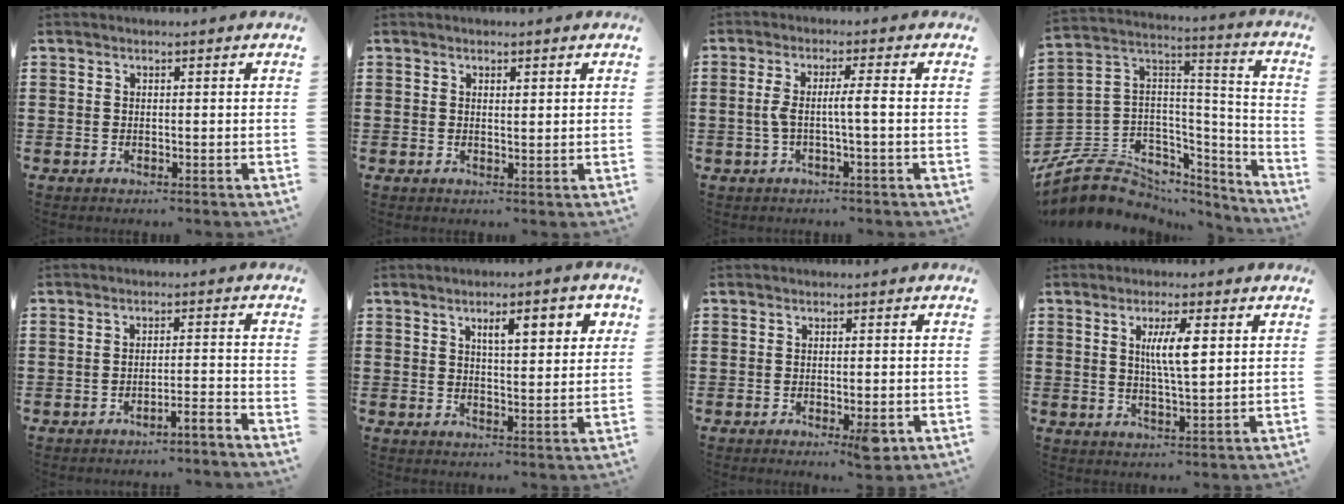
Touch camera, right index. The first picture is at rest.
{"total": 0.7, "force": [0.5, 0.3, 0.4], "torque": [-0.008, 0.003, 0.008]}
{"total": 4.2, "force": [-0.5, 0.0, 4.2], "torque": [-0.085, -0.006, -0.016]}
{"total": 8.4, "force": [-5.5, 6.1, 1.8], "torque": [-0.067, -0.002, -0.102]}
{"total": 3.2, "force": [-3.0, -0.5, 1.1], "torque": [-0.019, -0.003, -0.062]}
{"total": 5.6, "force": [2.4, 1.6, 4.9], "torque": [-0.076, -0.003, 0.032]}
{"total": 3.3, "force": [-1.5, 0.7, 2.8], "torque": [-0.044, -0.001, -0.024]}
{"total": 5.7, "force": [1.6, 1.0, 5.4], "torque": [-0.109, 0.007, 0.023]}